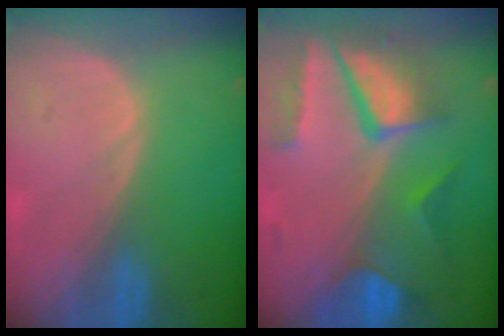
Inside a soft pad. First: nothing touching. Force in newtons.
{"total": 10.4, "press": 8.8, "slide": 5.5}